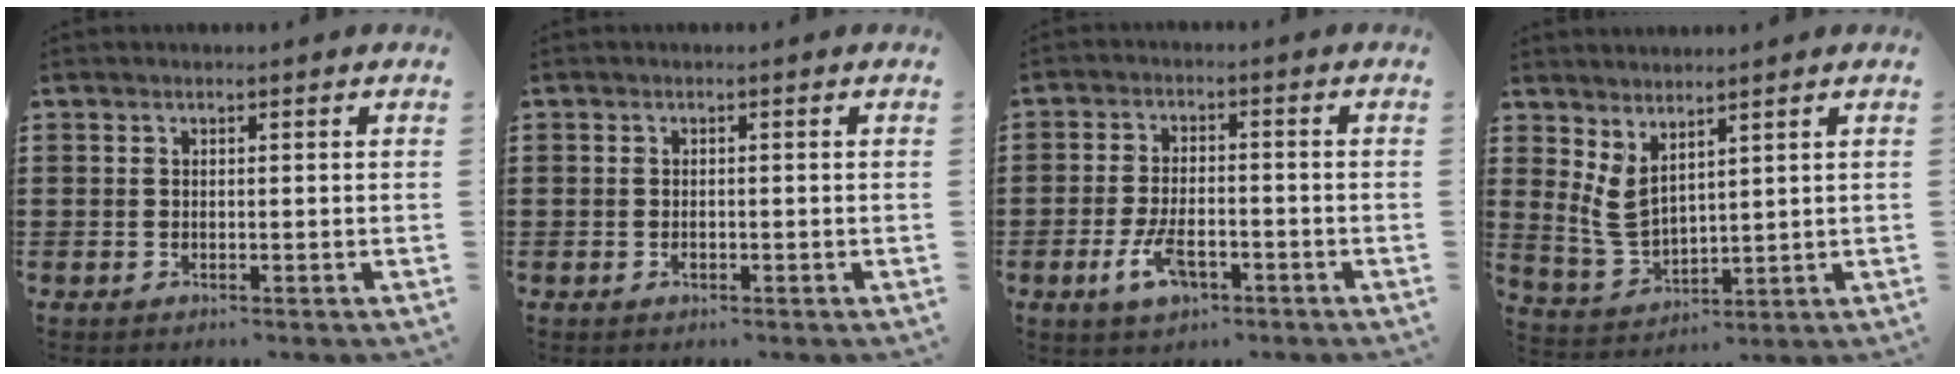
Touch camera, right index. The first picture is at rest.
{"total": 0.7, "force": [-0.5, 0.5, 0.3], "torque": [-0.005, -0.002, -0.009]}
{"total": 6.1, "force": [-2.8, 2.8, 4.6], "torque": [-0.101, 0.000, -0.054]}
{"total": 4.2, "force": [2.7, 2.0, 2.5], "torque": [-0.075, -0.012, 0.049]}